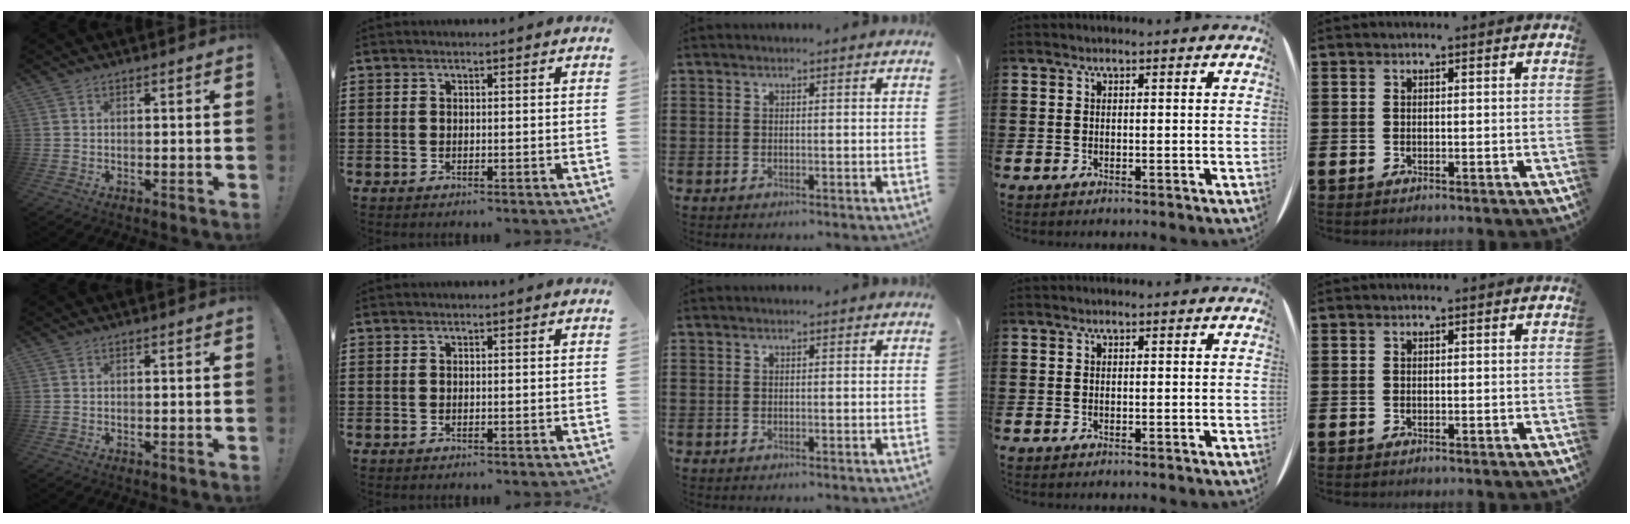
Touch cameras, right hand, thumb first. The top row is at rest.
{}